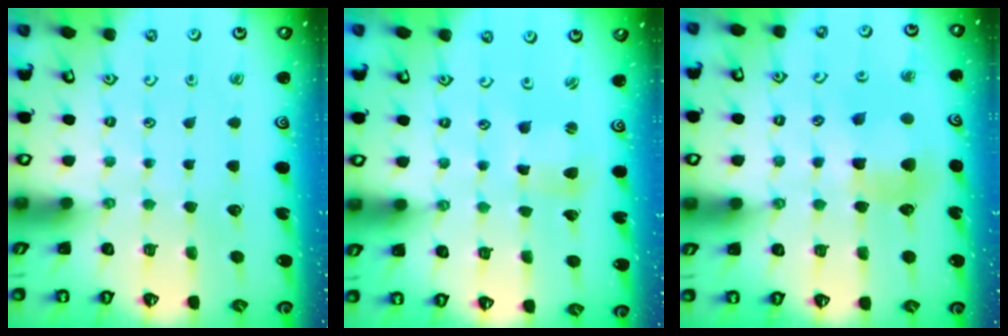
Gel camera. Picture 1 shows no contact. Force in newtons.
{"total": 2.7, "press": 2.6, "slide": 0.3}
{"total": 6.6, "press": 6.6, "slide": 0.6}